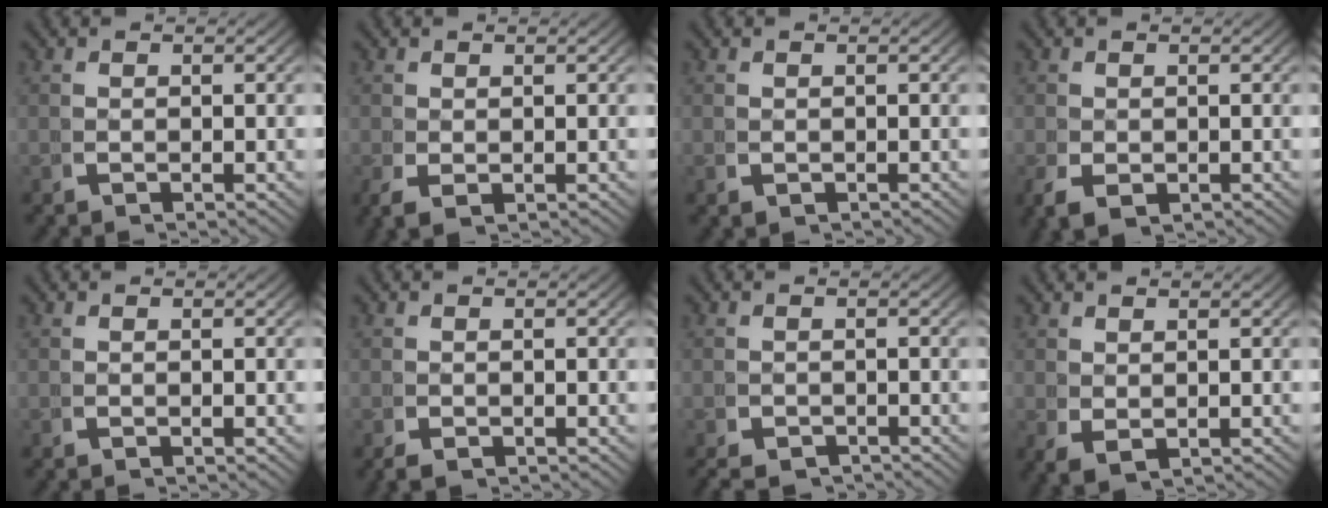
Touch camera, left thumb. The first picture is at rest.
{"total": 1.1, "force": [0.1, 0.6, 0.9], "torque": [-0.025, -0.010, 0.011]}
{"total": 0.9, "force": [-0.4, 0.7, 0.4], "torque": [-0.010, -0.007, 0.001]}
{"total": 2.4, "force": [-0.7, 1.8, 1.5], "torque": [-0.035, -0.019, 0.001]}
{"total": 0.0}
{"total": 0.9, "force": [-0.5, 0.6, 0.4], "torque": [-0.009, -0.007, -0.008]}
{"total": 2.3, "force": [-2.1, 0.9, 0.5], "torque": [-0.003, -0.014, -0.031]}
{"total": 1.3, "force": [0.5, 0.7, 0.9], "torque": [-0.021, -0.008, 0.022]}